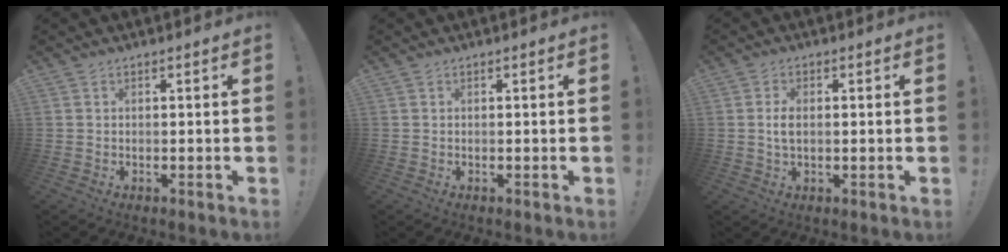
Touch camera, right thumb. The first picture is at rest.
{"total": 0.0}
{"total": 3.3, "force": [0.1, 1.8, 2.7], "torque": [-0.045, -0.004, -0.003]}